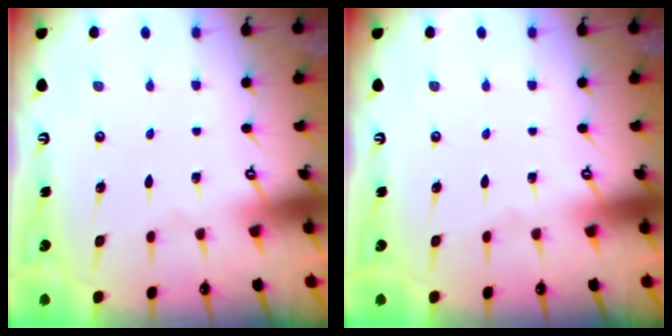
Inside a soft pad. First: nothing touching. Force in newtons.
{"total": 0.0}